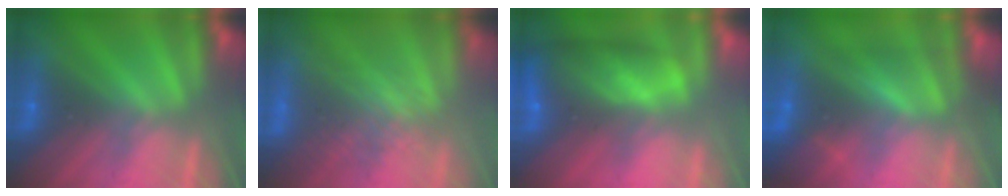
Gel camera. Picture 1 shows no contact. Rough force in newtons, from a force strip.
{"total": 3.1}
{"total": 8.9}
{"total": 3.8}